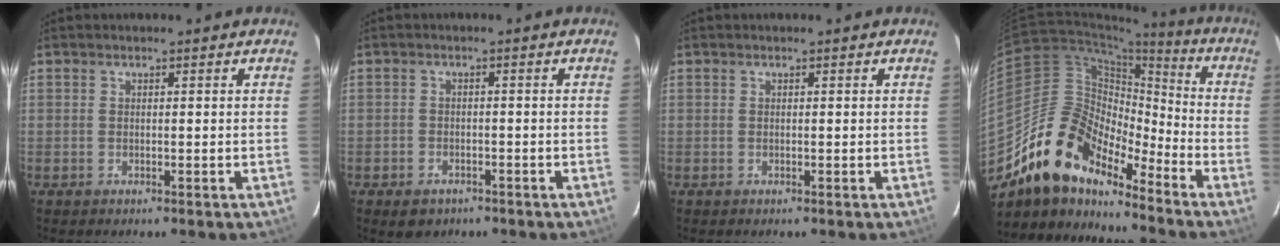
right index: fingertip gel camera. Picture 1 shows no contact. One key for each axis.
{"total": 4.2, "fx": -2.6, "fy": 3.0, "fz": 1.2, "tx": -0.033, "ty": 0.001, "tz": -0.035}
{"total": 0.0}
{"total": 16.1, "fx": -12.9, "fy": 6.8, "fz": 6.8, "tx": -0.128, "ty": 0.015, "tz": -0.245}